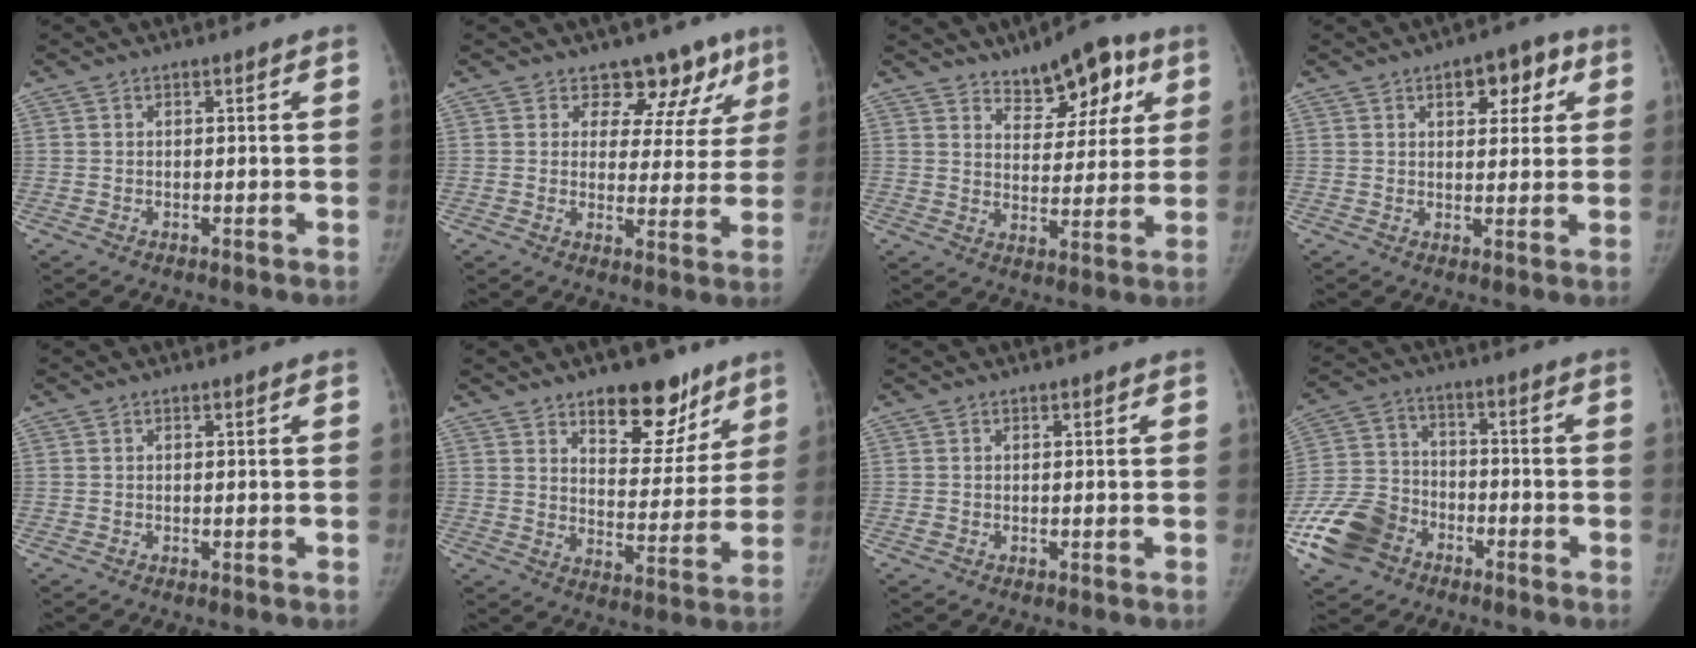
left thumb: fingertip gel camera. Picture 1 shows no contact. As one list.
[{"total": 10.2, "force": [7.1, 6.7, 2.7], "torque": [0.024, -0.030, 0.071]}, {"total": 11.2, "force": [6.6, 5.7, 7.0], "torque": [-0.060, -0.026, 0.101]}, {"total": 8.0, "force": [3.5, 4.4, 5.7], "torque": [-0.039, -0.004, 0.041]}, {"total": 0.0}, {"total": 14.5, "force": [9.6, 7.4, 7.9], "torque": [-0.047, -0.058, 0.144]}, {"total": 0.5, "force": [0.0, 0.5, 0.3], "torque": [0.000, 0.001, 0.000]}, {"total": 13.5, "force": [-7.4, 9.7, 5.7], "torque": [-0.108, 0.035, -0.144]}]